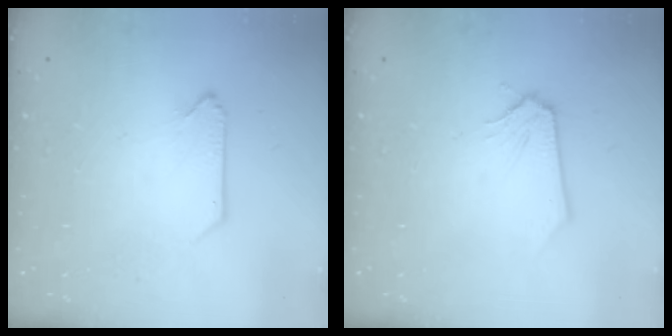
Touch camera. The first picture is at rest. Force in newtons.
{"total": 0.0}